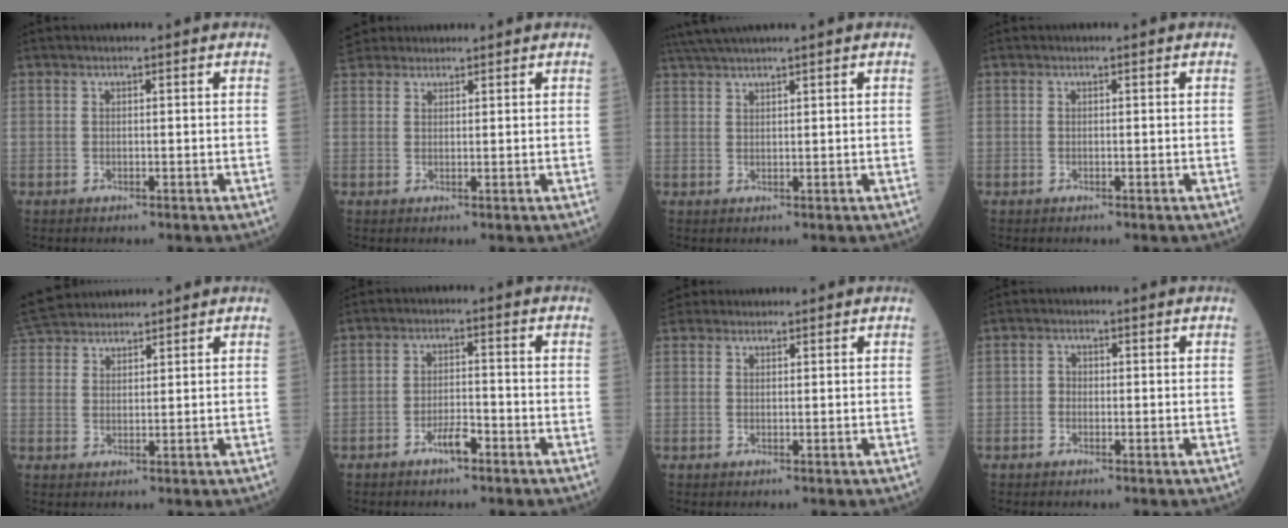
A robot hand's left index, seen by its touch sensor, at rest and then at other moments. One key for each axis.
{"total": 4.7, "fx": 4.3, "fy": 1.7, "fz": 0.7, "tx": -0.018, "ty": 0.029, "tz": 0.081}
{"total": 5.2, "fx": 4.5, "fy": -1.0, "fz": 2.6, "tx": -0.050, "ty": 0.027, "tz": 0.087}
{"total": 0.0}
{"total": 9.4, "fx": 8.7, "fy": 2.3, "fz": 2.8, "tx": -0.061, "ty": 0.042, "tz": 0.161}
{"total": 3.4, "fx": -2.3, "fy": 0.8, "fz": 2.3, "tx": -0.043, "ty": 0.002, "tz": -0.044}
{"total": 2.8, "fx": 2.6, "fy": 1.2, "fz": 0.2, "tx": -0.005, "ty": 0.027, "tz": 0.044}
{"total": 1.7, "fx": -0.5, "fy": 1.4, "fz": 0.7, "tx": -0.008, "ty": 0.005, "tz": -0.015}